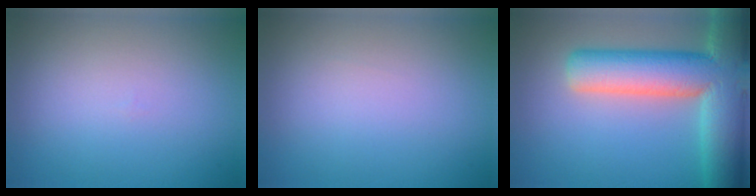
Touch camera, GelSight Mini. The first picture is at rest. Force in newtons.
{"total": 0.0}
{"total": 12.4, "press": 12.4, "slide": 1.0}